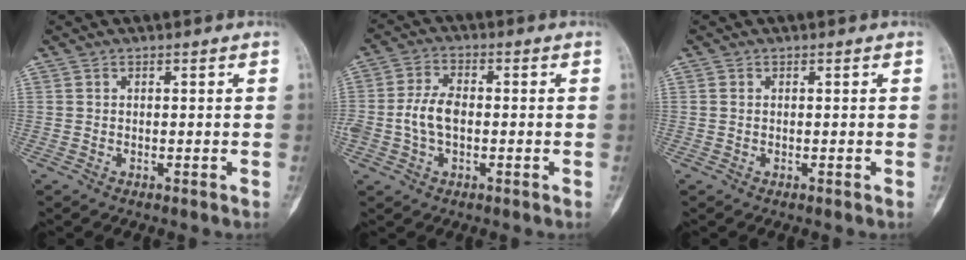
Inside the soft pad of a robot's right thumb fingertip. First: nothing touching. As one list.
[{"total": 6.7, "force": [-0.8, 4.1, 5.3], "torque": [-0.111, 0.016, -0.017]}, {"total": 0.6, "force": [0.1, 0.4, 0.4], "torque": [-0.008, 0.000, 0.000]}]